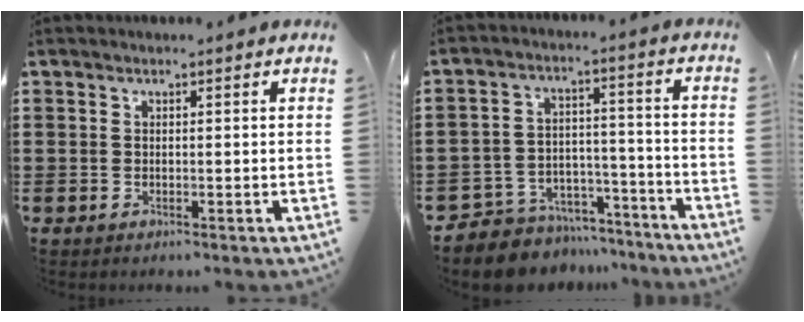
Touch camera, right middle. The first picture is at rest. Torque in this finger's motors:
{"motor_torque": [1.23, -0.90, 0.10, 0.04]}